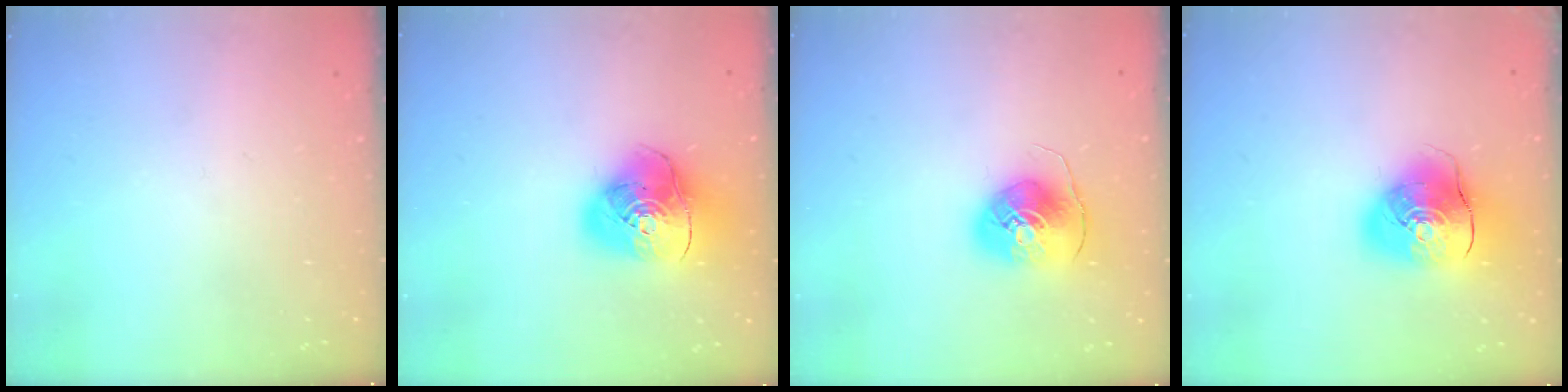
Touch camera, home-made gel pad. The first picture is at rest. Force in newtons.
{"total": 14.0, "press": 13.9, "slide": 1.8}
{"total": 9.0, "press": 8.8, "slide": 1.5}
{"total": 12.5, "press": 12.3, "slide": 2.1}